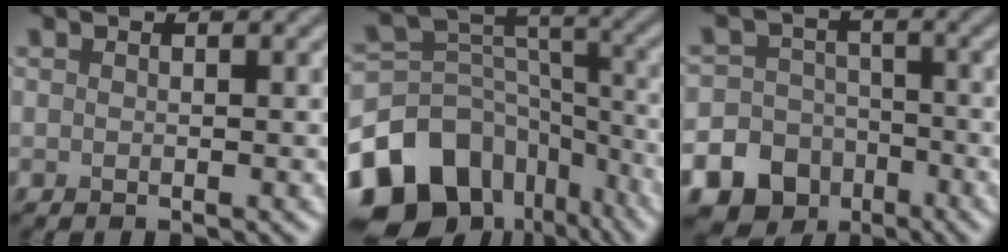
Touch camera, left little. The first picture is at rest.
{"total": 15.1, "force": [-9.5, 9.8, 6.2], "torque": [-0.152, -0.002, -0.147]}
{"total": 18.0, "force": [-9.4, 15.1, 3.1], "torque": [-0.091, -0.070, -0.170]}